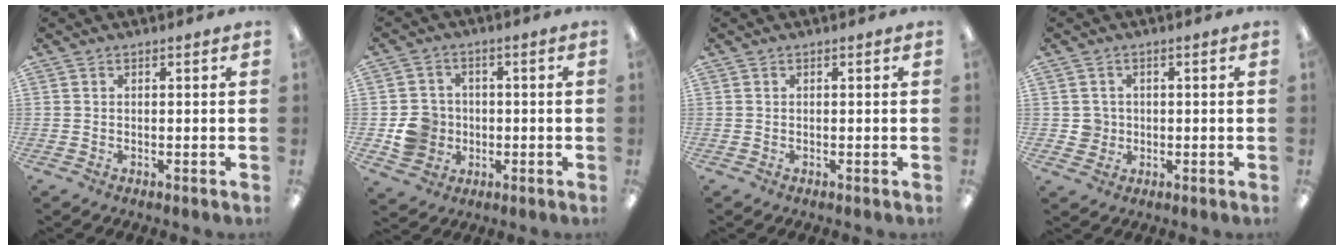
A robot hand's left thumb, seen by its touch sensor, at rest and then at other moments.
{"total": 7.9, "force": [-1.3, 7.5, 2.2], "torque": [-0.046, 0.016, -0.017]}
{"total": 0.0}
{"total": 3.2, "force": [0.0, 3.2, 0.3], "torque": [-0.004, 0.002, -0.002]}